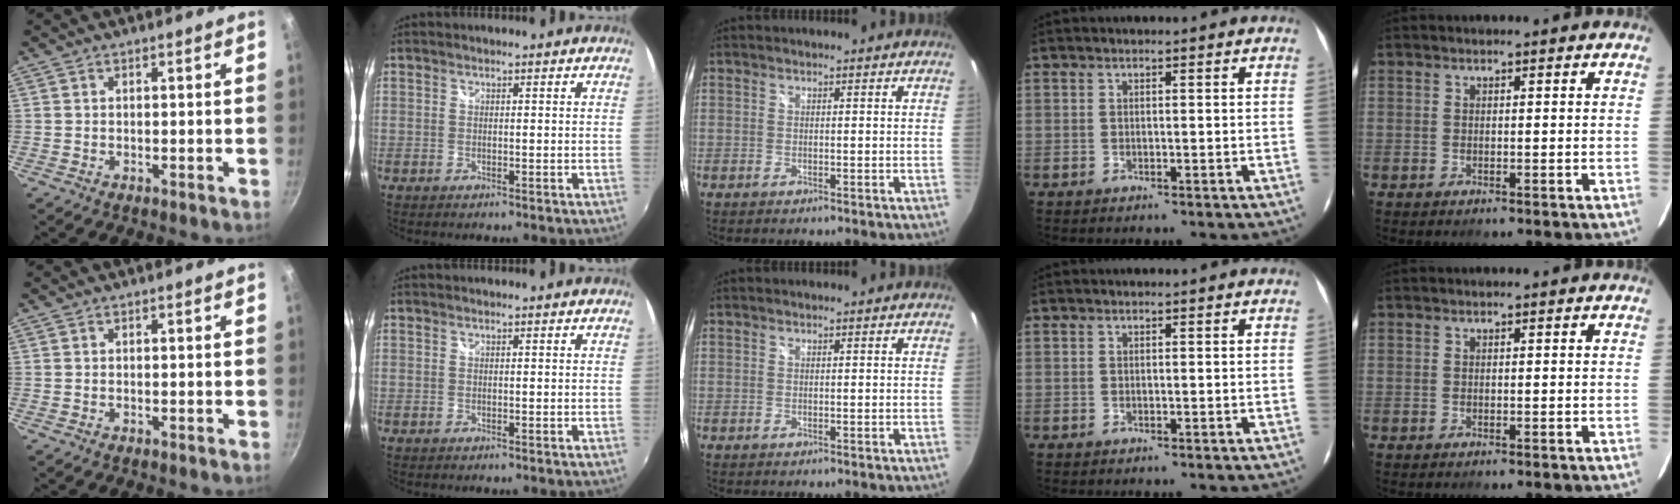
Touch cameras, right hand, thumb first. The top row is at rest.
{}